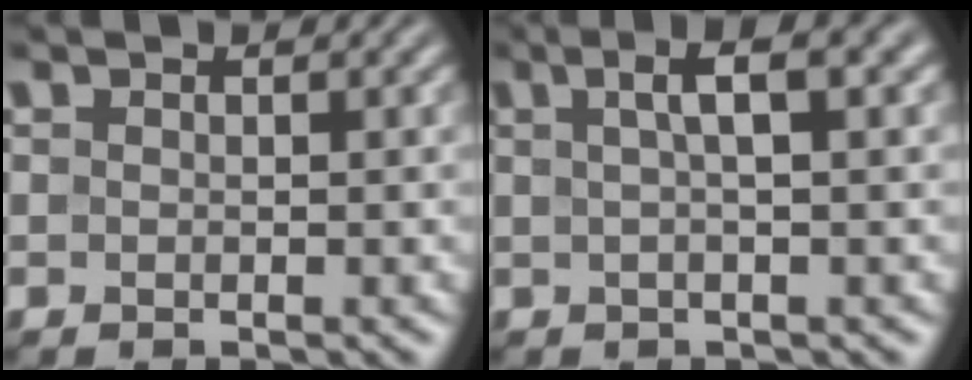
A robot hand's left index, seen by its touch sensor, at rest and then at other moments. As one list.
[{"total": 4.0, "force": [1.3, 0.9, 3.7], "torque": [-0.057, 0.011, 0.018]}]